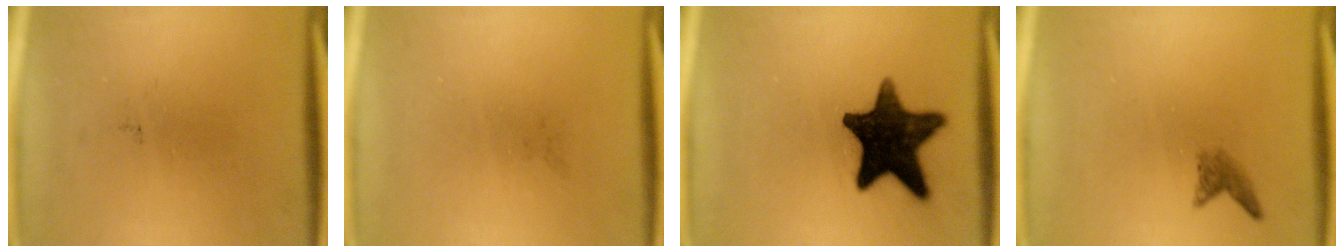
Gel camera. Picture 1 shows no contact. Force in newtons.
{"total": 0.0}
{"total": 15.5}
{"total": 1.5}